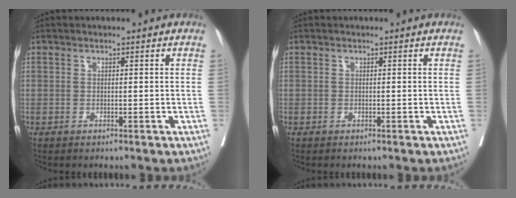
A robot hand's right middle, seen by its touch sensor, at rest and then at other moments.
{"total": 0.0}